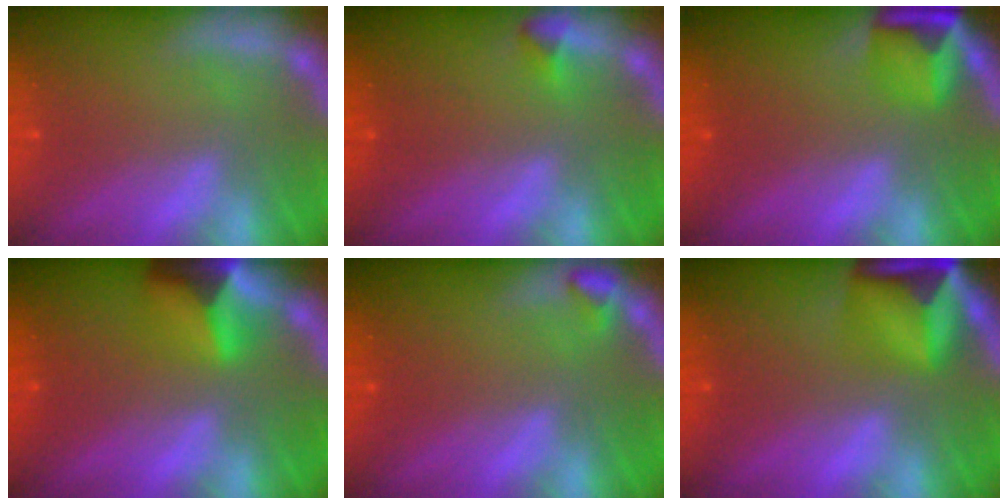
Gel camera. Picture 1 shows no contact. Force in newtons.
{"total": 0.9}
{"total": 4.4}
{"total": 5.4}
{"total": 0.9}
{"total": 8.1}